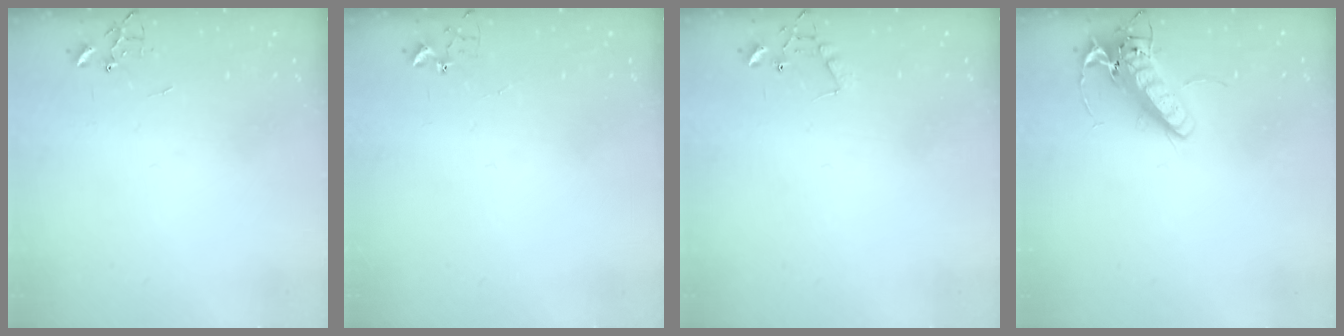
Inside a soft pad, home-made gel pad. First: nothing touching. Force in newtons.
{"total": 3.7, "press": 3.6, "slide": 0.5}
{"total": 6.8, "press": 6.8, "slide": 0.5}
{"total": 14.8, "press": 14.5, "slide": 2.9}